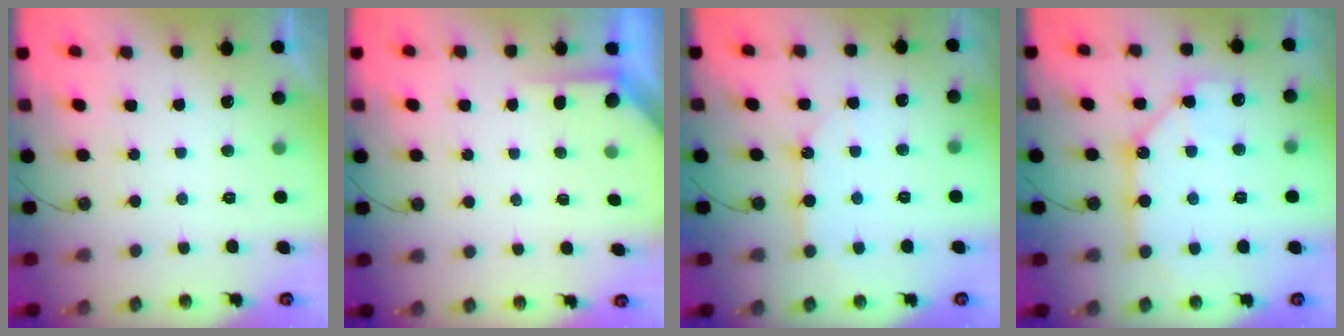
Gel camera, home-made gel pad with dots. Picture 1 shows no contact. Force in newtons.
{"total": 1.5, "press": 1.5, "slide": 0.3}
{"total": 9.1, "press": 9.1, "slide": 0.9}
{"total": 11.2, "press": 11.2, "slide": 1.2}